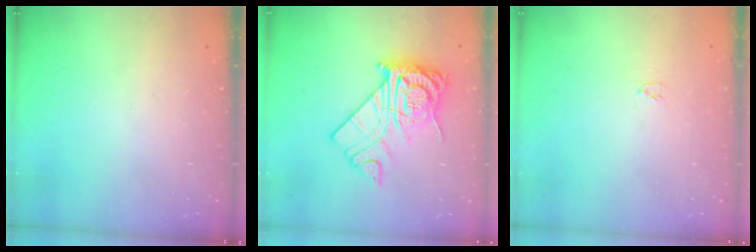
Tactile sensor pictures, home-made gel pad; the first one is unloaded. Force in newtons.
{"total": 15.8, "press": 15.8, "slide": 1.4}
{"total": 2.0, "press": 2.0, "slide": 0.3}